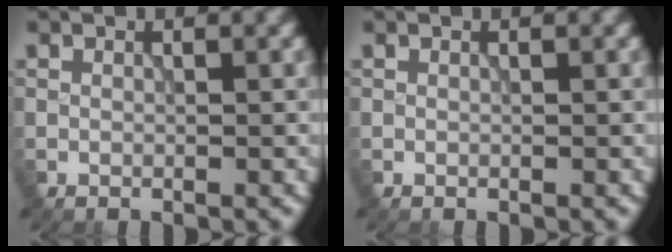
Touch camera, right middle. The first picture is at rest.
{"total": 0.0}